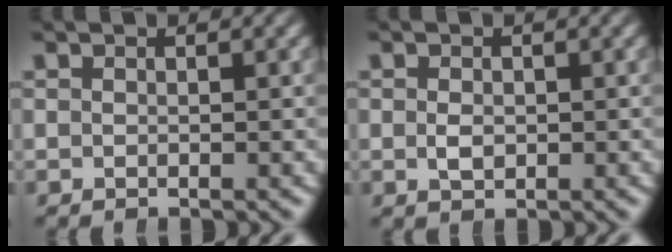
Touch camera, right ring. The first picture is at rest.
{"total": 0.6, "force": [-0.1, 0.3, 0.5], "torque": [-0.014, -0.011, 0.004]}